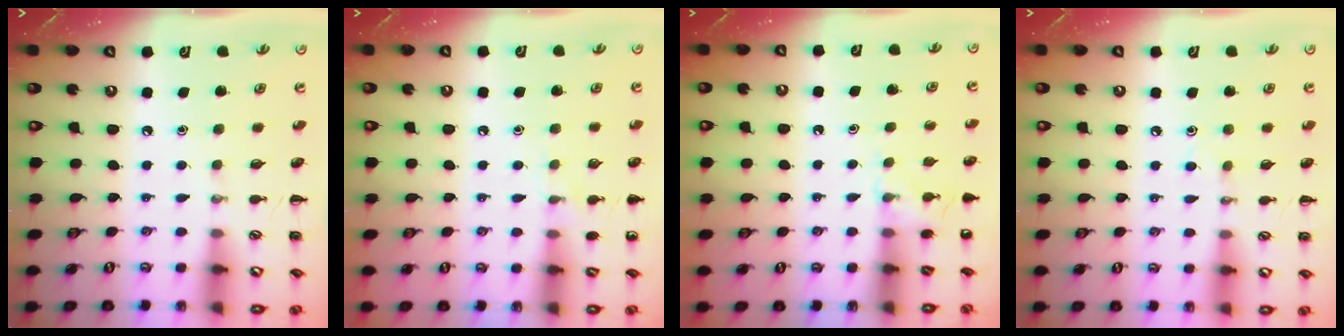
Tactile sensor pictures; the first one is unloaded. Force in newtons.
{"total": 4.6, "press": 4.4, "slide": 1.5}
{"total": 5.7, "press": 5.4, "slide": 1.8}
{"total": 2.7, "press": 2.5, "slide": 0.9}